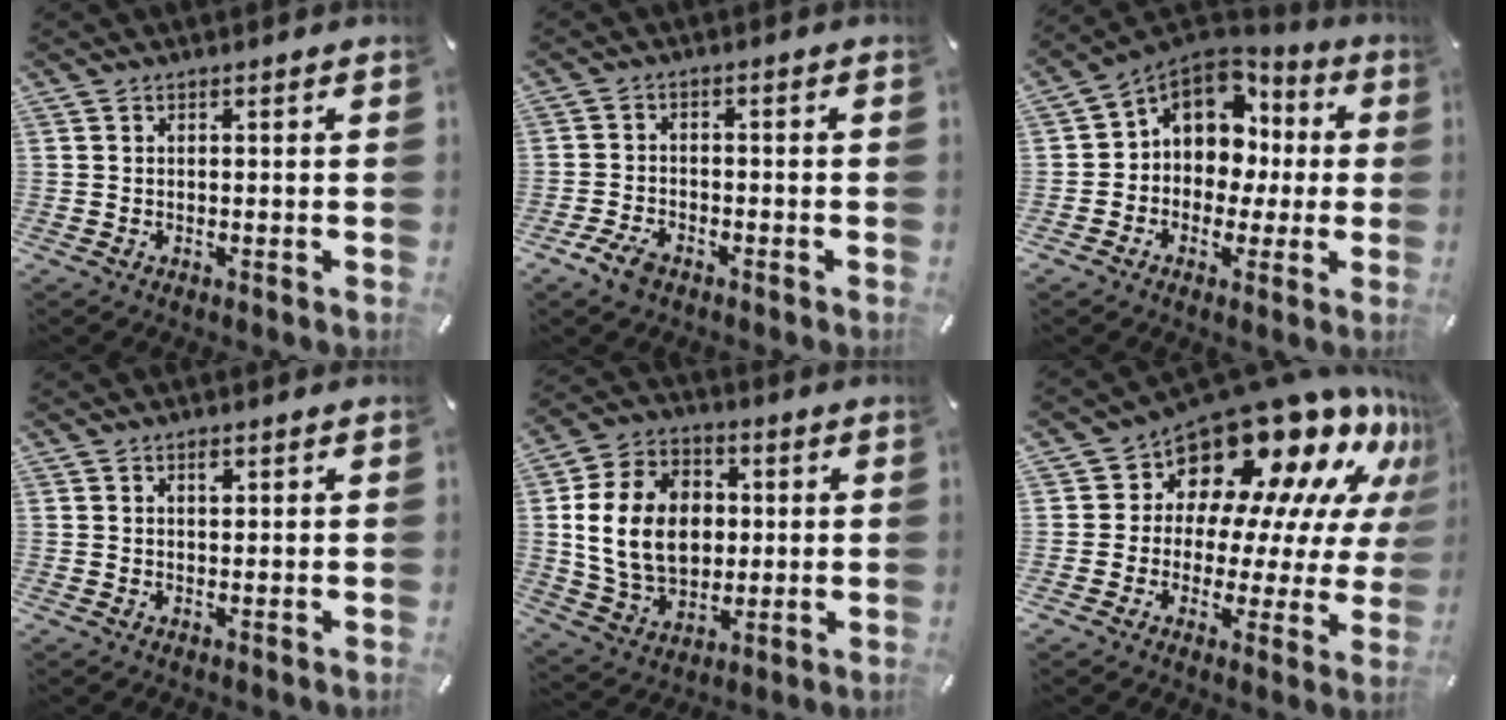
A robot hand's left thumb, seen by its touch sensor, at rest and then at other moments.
{"total": 4.4, "force": [-3.0, 2.3, 2.2], "torque": [-0.053, 0.012, -0.059]}
{"total": 10.9, "force": [2.9, 9.4, 4.7], "torque": [-0.095, -0.019, 0.060]}
{"total": 1.4, "force": [0.7, 0.7, 0.9], "torque": [-0.003, -0.005, 0.009]}
{"total": 16.4, "force": [0.8, 12.9, 10.1], "torque": [-0.212, 0.017, 0.015]}
{"total": 17.8, "force": [14.0, 8.6, 7.1], "torque": [-0.097, -0.135, 0.237]}